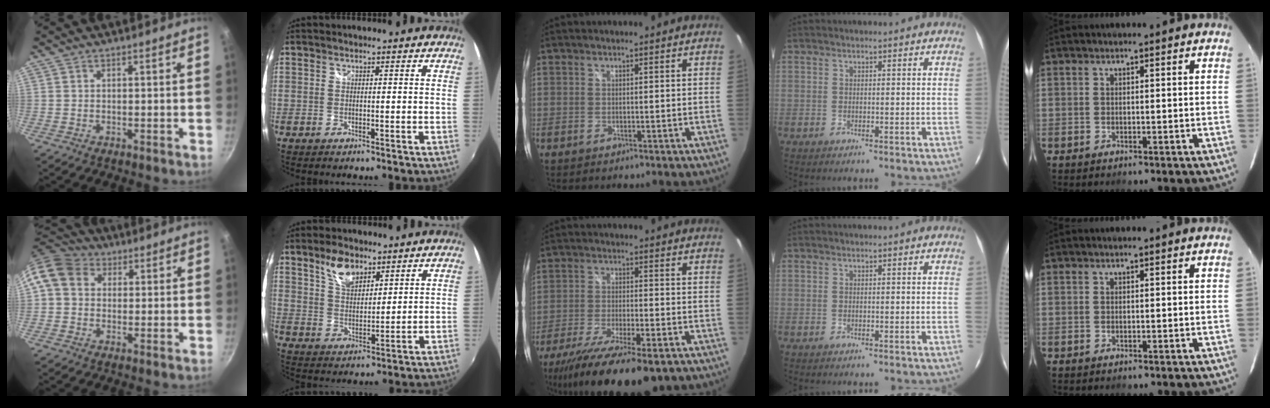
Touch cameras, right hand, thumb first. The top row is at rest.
{"thumb": {"total": 9.7, "force": [2.3, 7.9, 5.0], "torque": [-0.080, 0.017, 0.023]}, "index": {"total": 7.2, "force": [4.8, 3.5, 4.1], "torque": [-0.070, 0.007, 0.089]}, "middle": {"total": 18.4, "force": [-13.2, 4.7, 11.9], "torque": [-0.235, -0.062, -0.214]}}